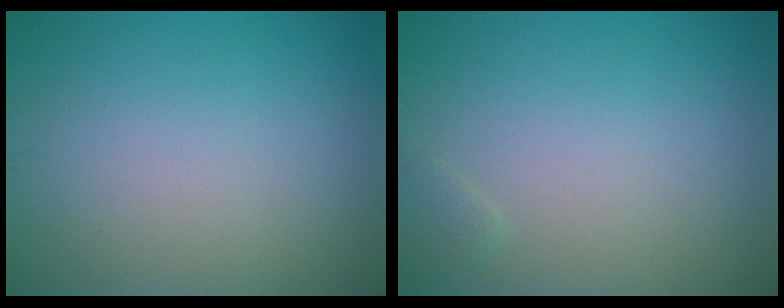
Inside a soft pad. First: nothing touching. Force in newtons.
{"total": 0.8, "press": 0.8, "slide": 0.0}